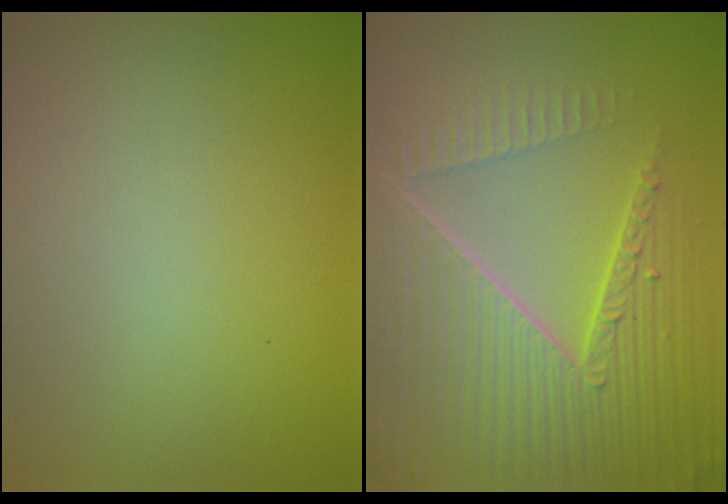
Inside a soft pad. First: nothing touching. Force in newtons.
{"total": 8.8, "press": 6.1, "slide": 6.4}